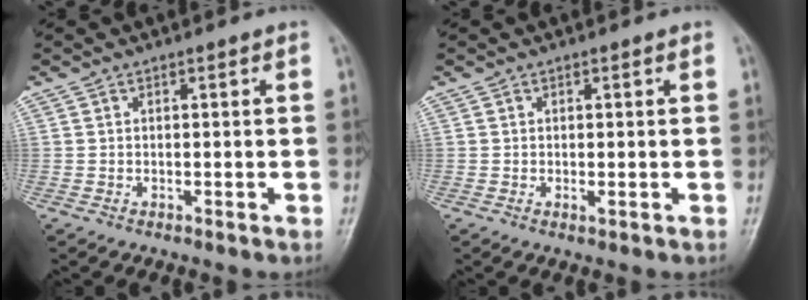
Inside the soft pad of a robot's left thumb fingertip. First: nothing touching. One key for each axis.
{"total": 1.0, "fx": 0.1, "fy": 0.3, "fz": 1.0, "tx": -0.014, "ty": -0.001, "tz": 0.002}